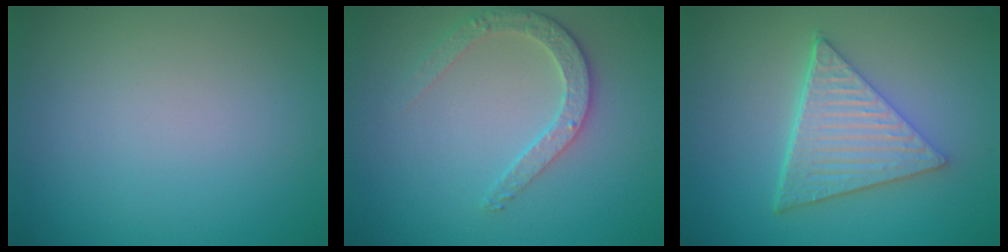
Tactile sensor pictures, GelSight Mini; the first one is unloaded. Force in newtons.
{"total": 2.7, "press": 2.6, "slide": 0.7}
{"total": 6.1, "press": 4.6, "slide": 4.1}